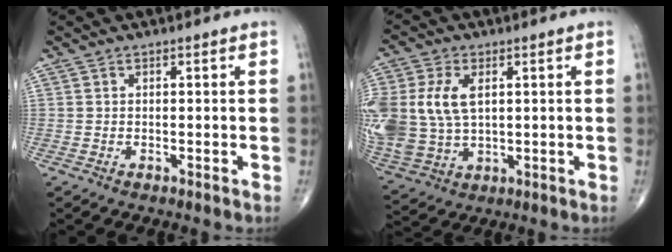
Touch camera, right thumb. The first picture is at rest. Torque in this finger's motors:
{"motor_torque": [-0.33, 1.46, 1.60, 0.57, 0.26]}